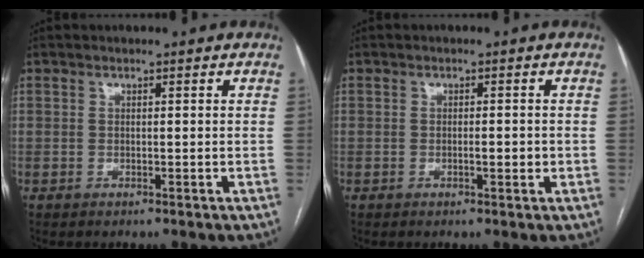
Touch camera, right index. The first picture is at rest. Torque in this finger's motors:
{"motor_torque": [0.36, -0.22, 0.21, 0.04]}